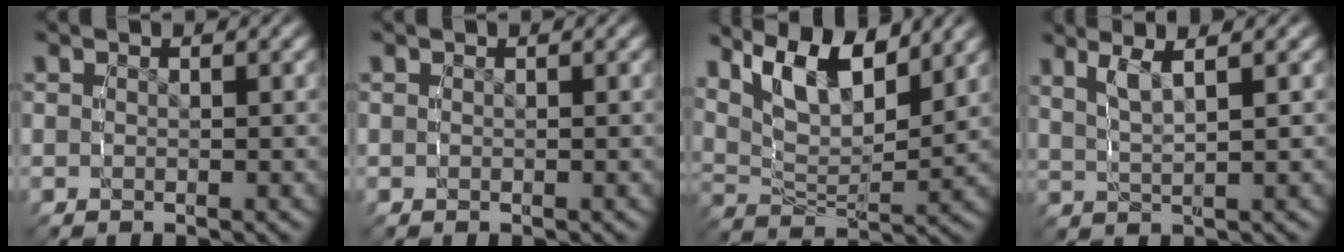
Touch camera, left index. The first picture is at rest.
{"total": 0.0}
{"total": 9.2, "force": [4.5, 5.6, 5.8], "torque": [-0.115, -0.009, 0.078]}
{"total": 3.9, "force": [2.0, 1.5, 3.0], "torque": [-0.061, 0.000, 0.038]}